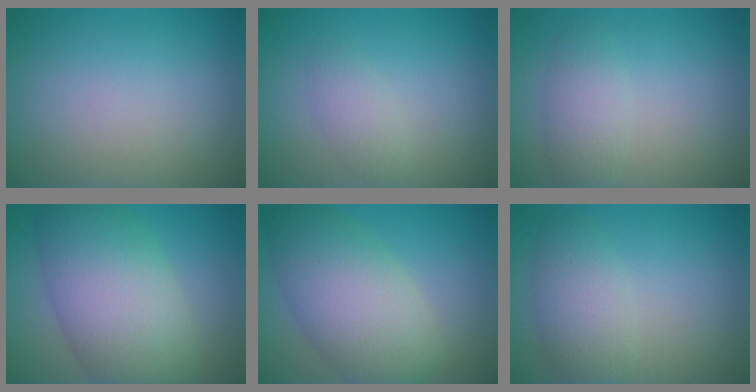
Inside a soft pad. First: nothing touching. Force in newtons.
{"total": 1.7, "press": 1.7, "slide": 0.1}
{"total": 2.4, "press": 2.4, "slide": 0.1}
{"total": 9.9, "press": 9.9, "slide": 0.5}
{"total": 8.0, "press": 8.0, "slide": 0.5}
{"total": 3.7, "press": 3.7, "slide": 0.1}